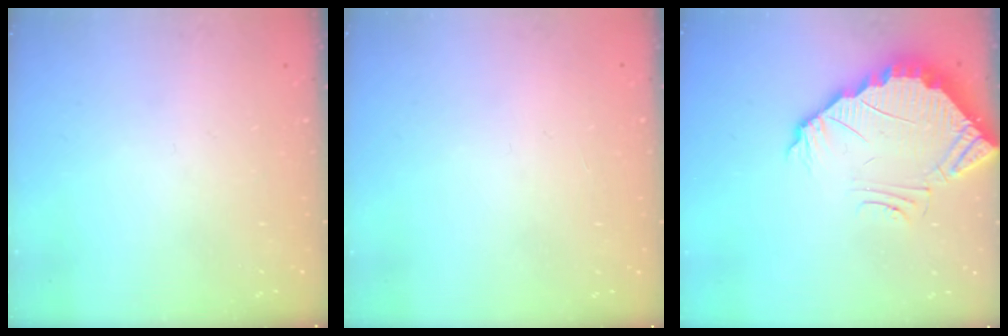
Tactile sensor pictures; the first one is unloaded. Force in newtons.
{"total": 2.2, "press": 2.2, "slide": 0.1}
{"total": 4.0, "press": 3.9, "slide": 0.3}